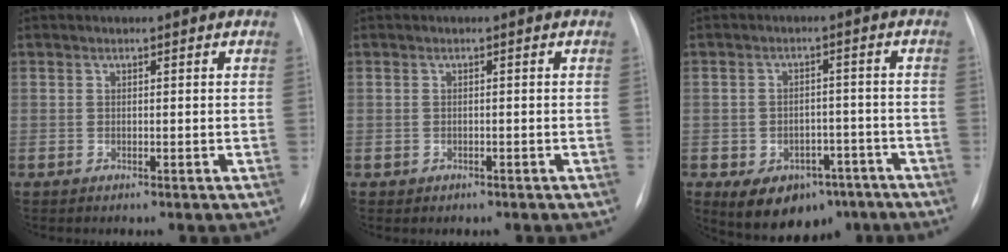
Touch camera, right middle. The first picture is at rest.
{"total": 0.7, "force": [-0.4, 0.6, 0.1], "torque": [-0.005, 0.002, -0.003]}
{"total": 10.4, "force": [-6.2, 6.9, 4.9], "torque": [-0.066, 0.022, -0.079]}